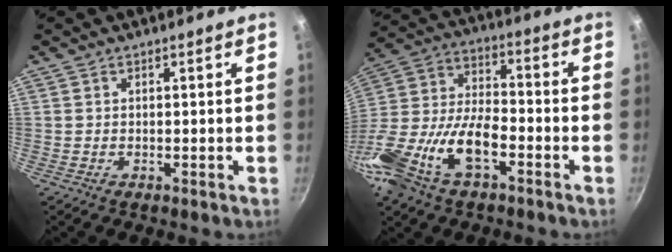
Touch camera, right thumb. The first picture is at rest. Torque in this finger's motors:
{"motor_torque": [0.51, 0.37, 1.51, -1.25, 0.58]}